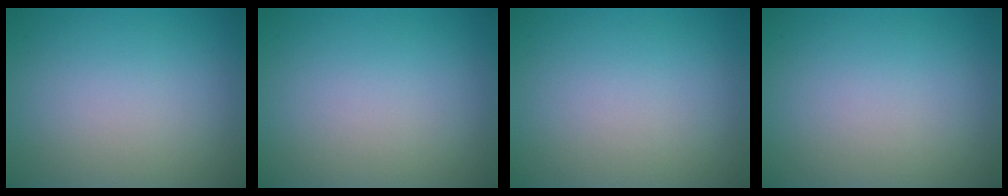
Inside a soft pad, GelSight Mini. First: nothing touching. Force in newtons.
{"total": 0.0}
{"total": 0.0}
{"total": 0.0}